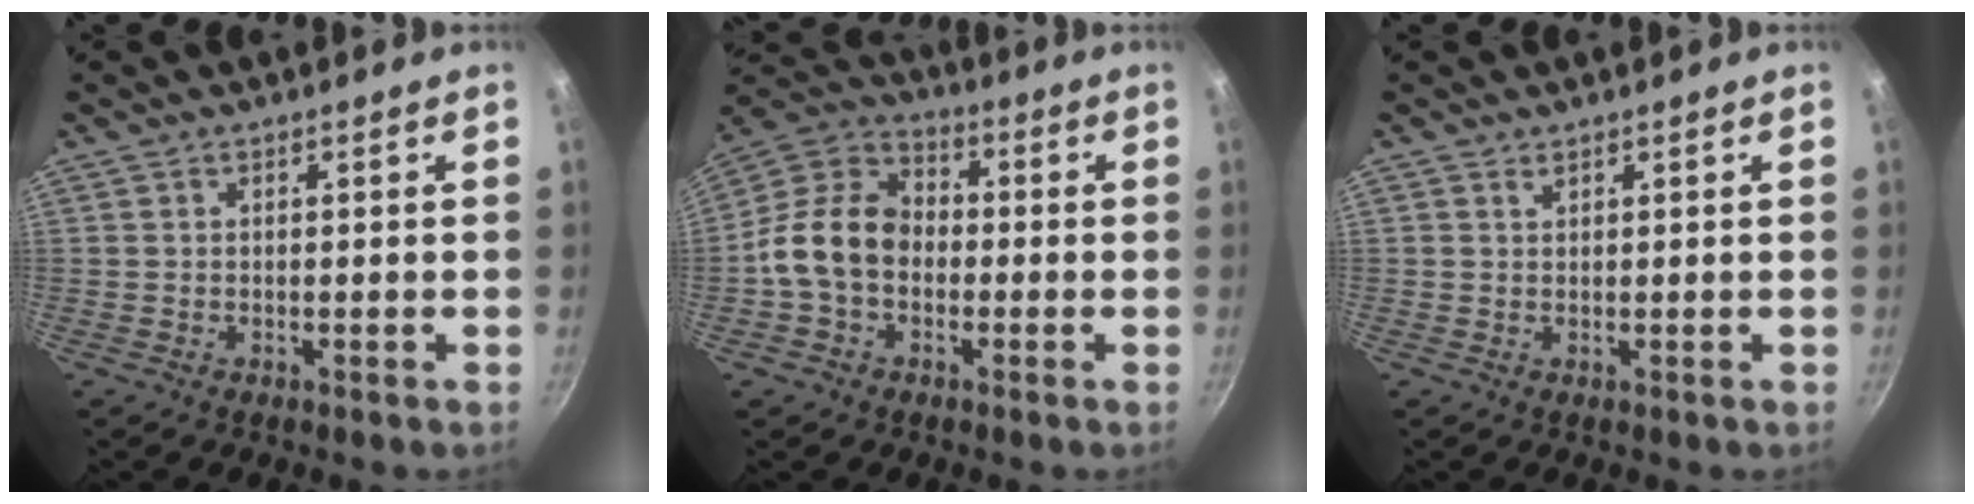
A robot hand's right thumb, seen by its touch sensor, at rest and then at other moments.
{"total": 12.5, "force": [-2.0, 9.3, 8.1], "torque": [-0.117, 0.038, -0.060]}
{"total": 0.6, "force": [0.5, 0.3, 0.2], "torque": [-0.002, -0.004, 0.009]}